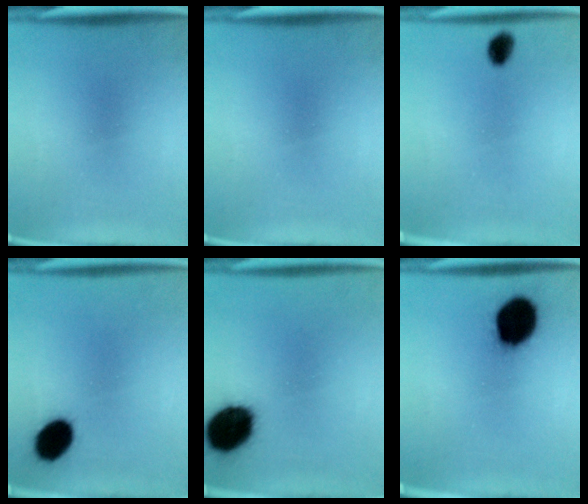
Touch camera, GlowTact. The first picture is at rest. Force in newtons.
{"total": 0.0}
{"total": 2.7}
{"total": 8.7}
{"total": 14.5}
{"total": 14.2}